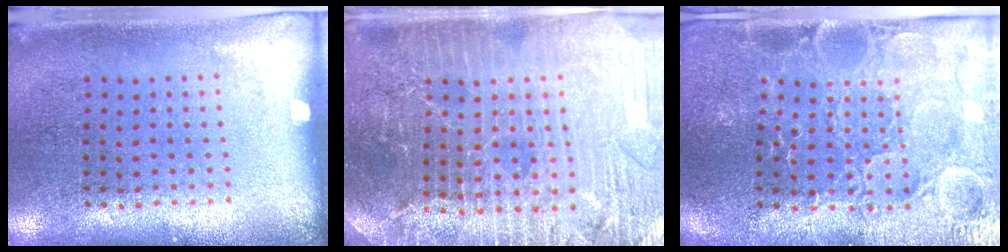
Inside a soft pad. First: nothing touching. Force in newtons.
{"total": 4.4, "press": 4.1, "slide": 1.4}
{"total": 3.7, "press": 3.6, "slide": 0.7}